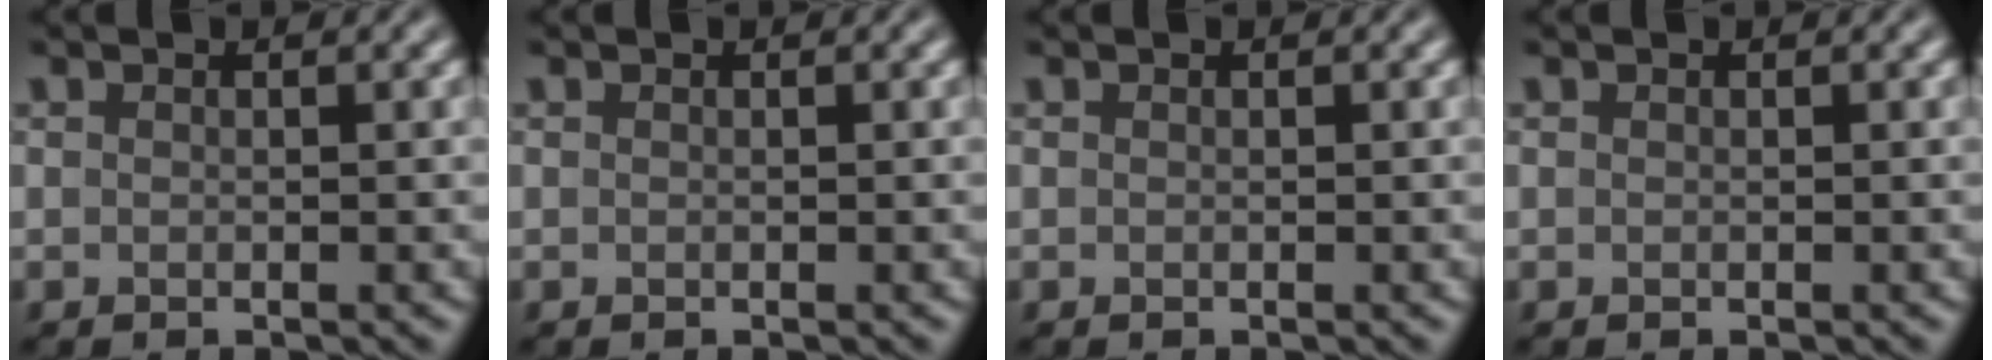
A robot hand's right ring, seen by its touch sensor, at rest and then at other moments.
{"total": 0.0}
{"total": 0.0}
{"total": 0.0}